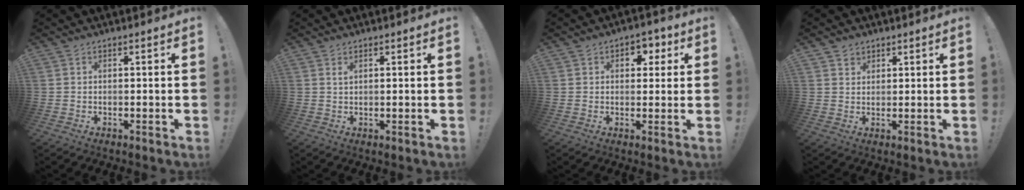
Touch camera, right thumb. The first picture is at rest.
{"total": 1.2, "force": [0.7, 0.3, 1.0], "torque": [-0.017, 0.000, 0.010]}
{"total": 5.0, "force": [1.5, 4.1, 2.5], "torque": [-0.016, -0.005, 0.022]}
{"total": 2.6, "force": [1.9, 1.7, 0.2], "torque": [0.002, -0.012, 0.034]}